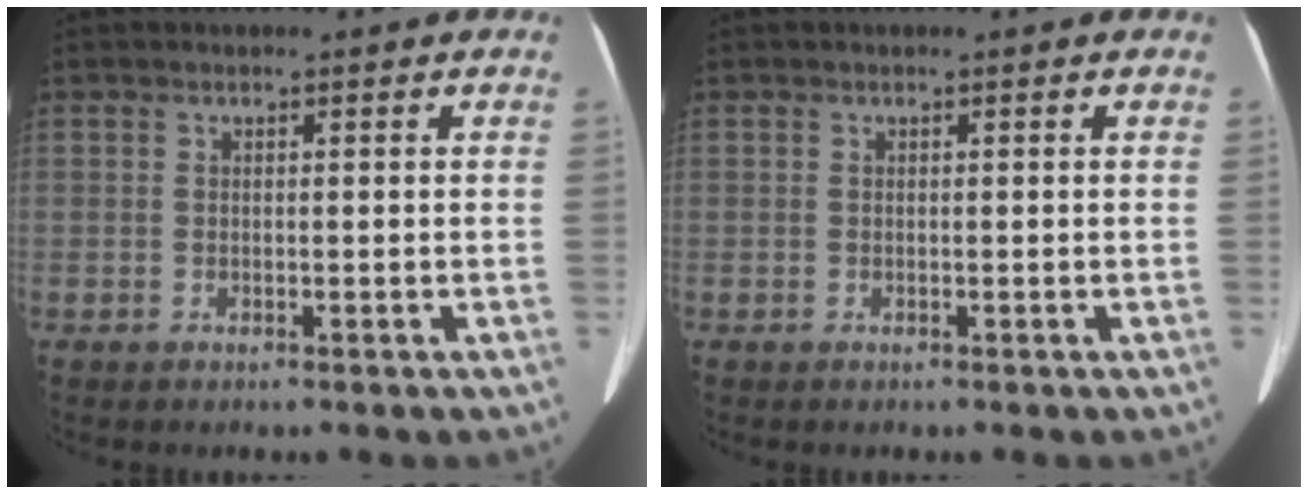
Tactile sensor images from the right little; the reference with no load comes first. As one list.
[{"total": 0.0}]